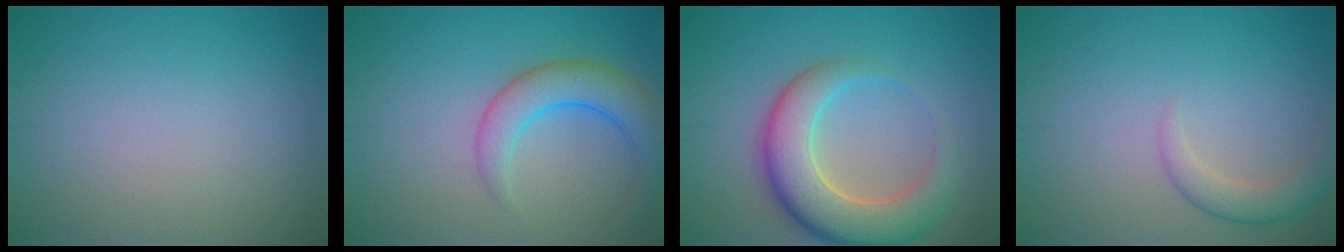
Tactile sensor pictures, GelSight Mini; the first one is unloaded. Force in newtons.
{"total": 4.6, "press": 4.6, "slide": 0.3}
{"total": 8.0, "press": 8.0, "slide": 0.5}
{"total": 2.4, "press": 2.4, "slide": 0.2}